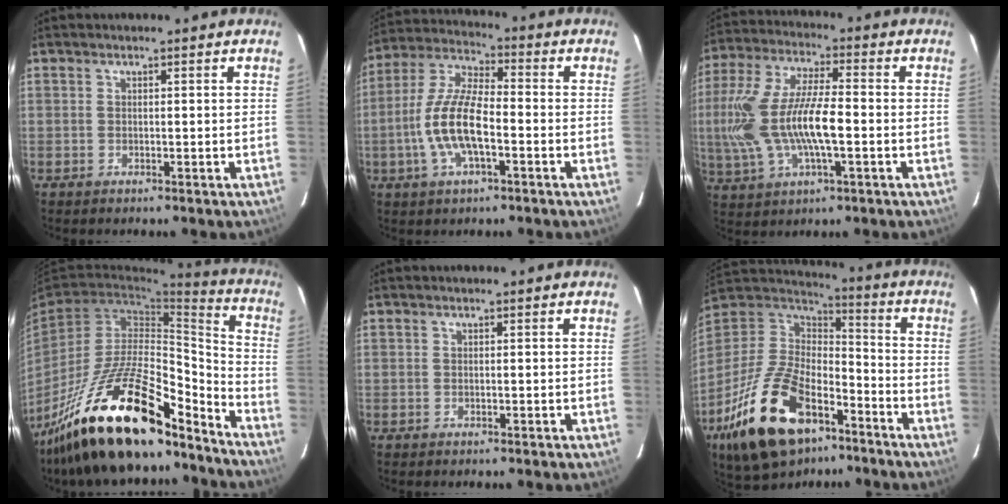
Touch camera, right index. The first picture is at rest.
{"total": 12.5, "force": [-3.5, 4.5, 11.1], "torque": [-0.235, 0.000, -0.068]}
{"total": 17.7, "force": [-2.3, 6.4, 16.4], "torque": [-0.334, -0.003, -0.041]}
{"total": 26.3, "force": [-19.5, 7.5, 16.0], "torque": [-0.276, -0.014, -0.319]}
{"total": 0.0}
{"total": 25.4, "force": [-13.7, 13.5, 16.6], "torque": [-0.347, -0.015, -0.230]}